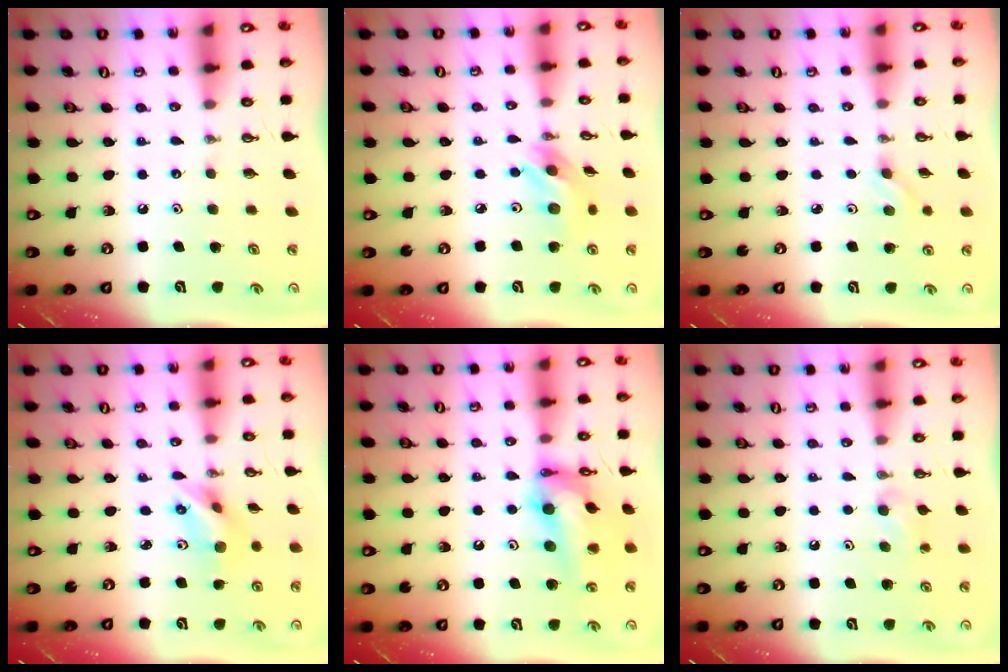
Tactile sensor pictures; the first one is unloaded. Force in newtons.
{"total": 10.8, "press": 10.7, "slide": 0.8}
{"total": 2.6, "press": 2.1, "slide": 1.5}
{"total": 6.6, "press": 5.9, "slide": 2.9}
{"total": 18.0, "press": 17.2, "slide": 5.4}
{"total": 8.9, "press": 4.7, "slide": 7.6}